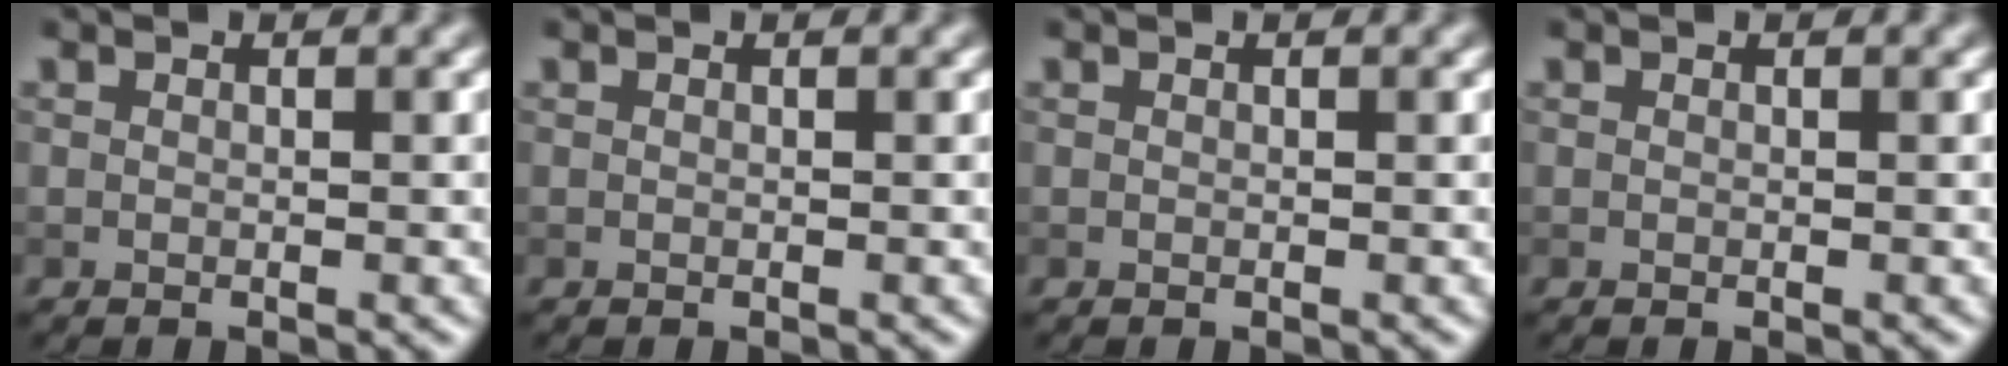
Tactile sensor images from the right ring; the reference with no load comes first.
{"total": 0.0}
{"total": 0.0}
{"total": 0.0}